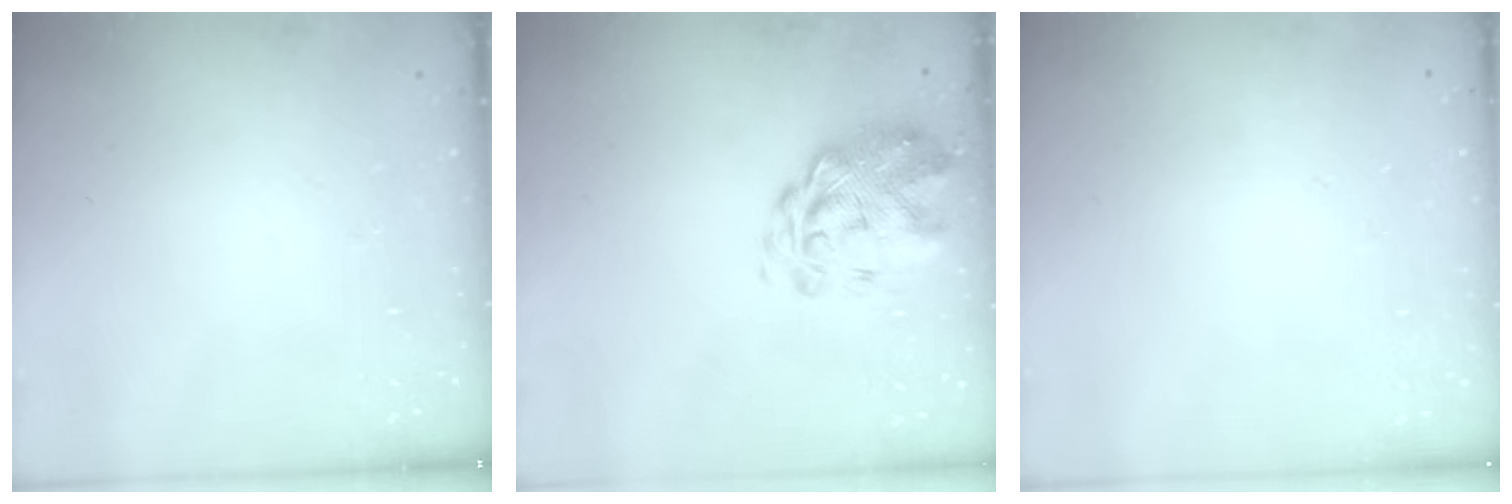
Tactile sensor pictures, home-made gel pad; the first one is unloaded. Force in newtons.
{"total": 3.1, "press": 2.8, "slide": 1.5}
{"total": 1.8, "press": 1.7, "slide": 0.2}